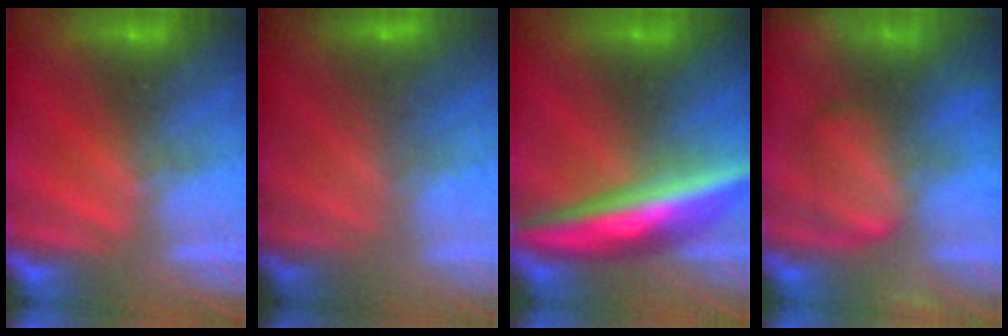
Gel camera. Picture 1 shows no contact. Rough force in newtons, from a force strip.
{"total": 2.7}
{"total": 6.4}
{"total": 6.9}